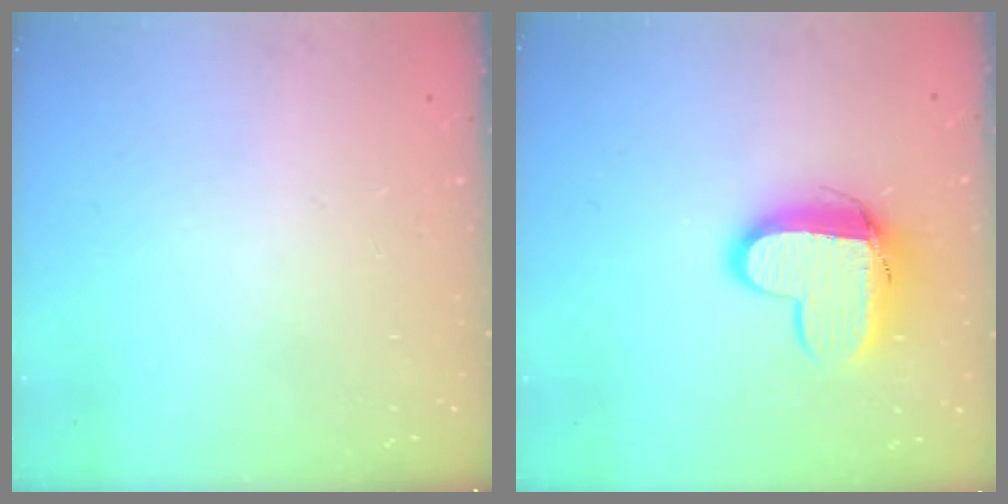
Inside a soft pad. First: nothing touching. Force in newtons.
{"total": 12.0, "press": 11.9, "slide": 1.2}